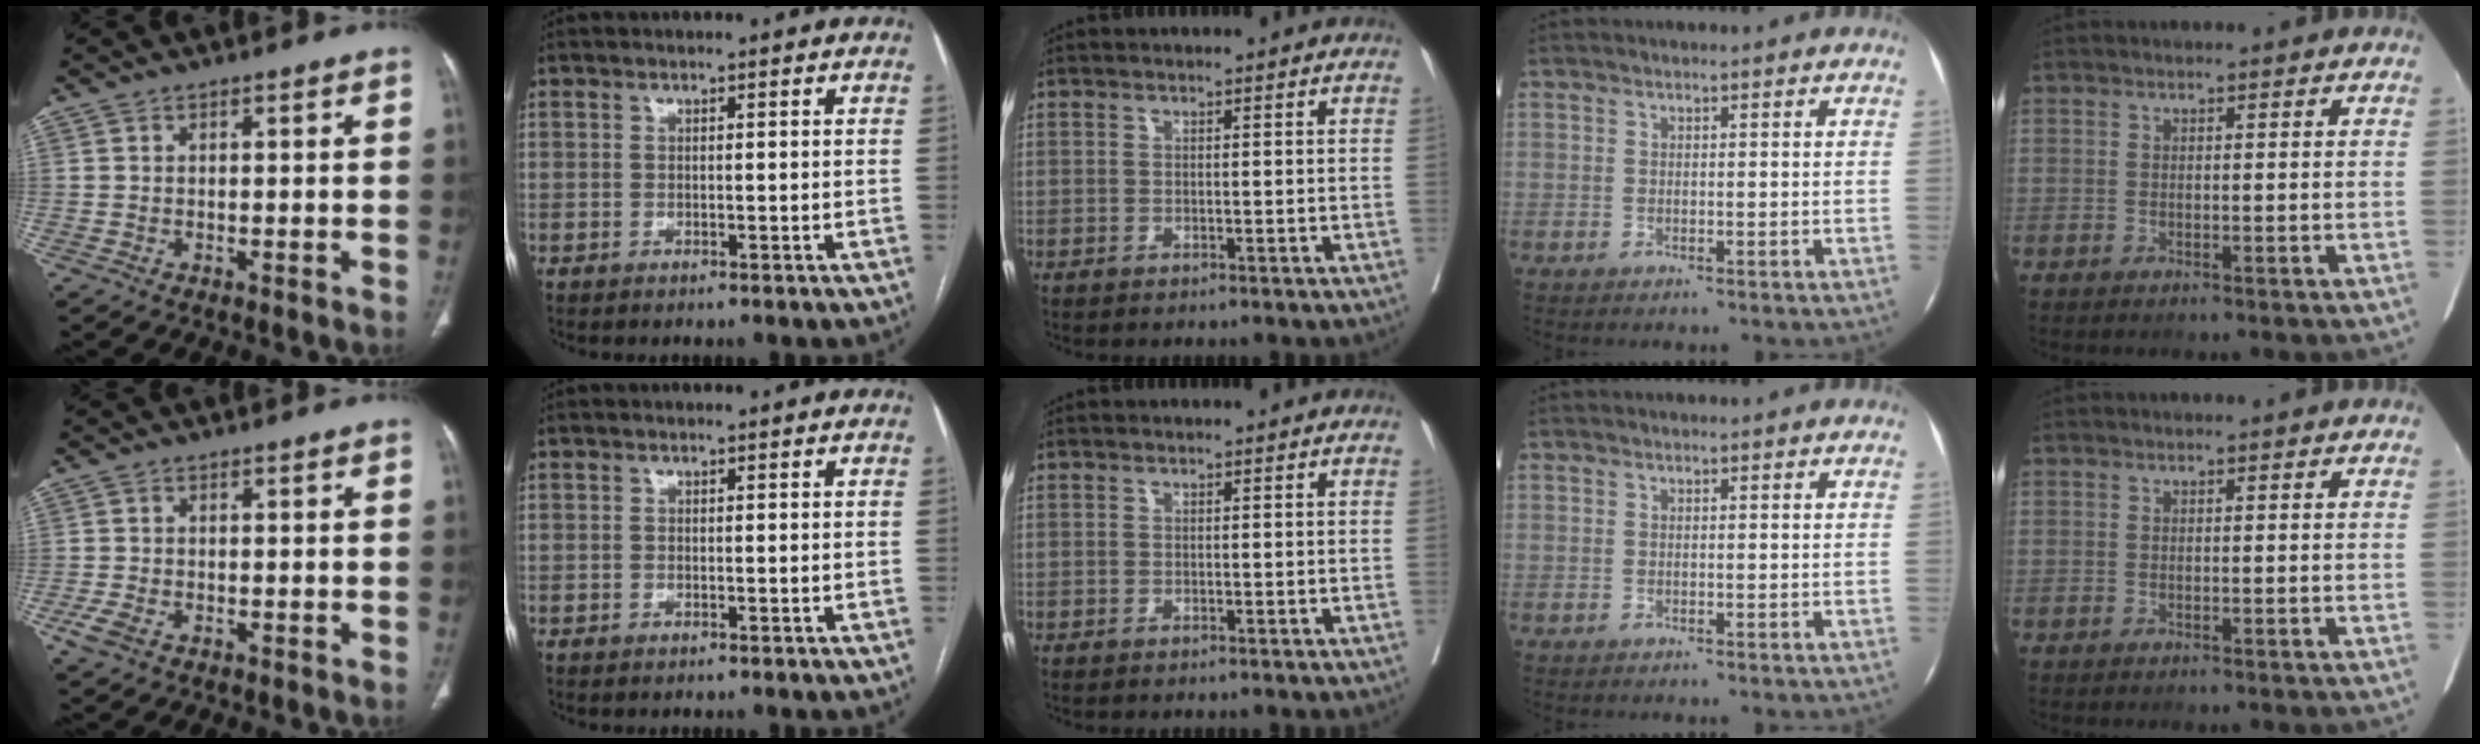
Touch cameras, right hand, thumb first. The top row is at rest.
{"thumb": {"total": 3.3, "force": [-1.5, 1.9, 2.2], "torque": [-0.058, -0.002, -0.028]}}